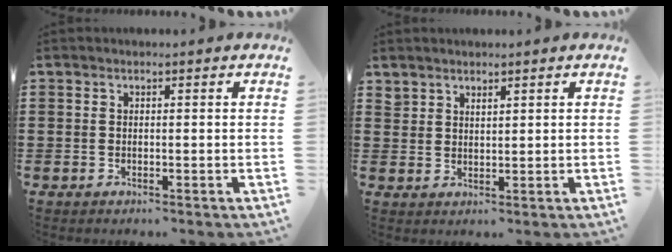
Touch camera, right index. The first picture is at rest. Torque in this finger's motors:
{"motor_torque": [-0.29, -0.29, -0.02, -0.02]}